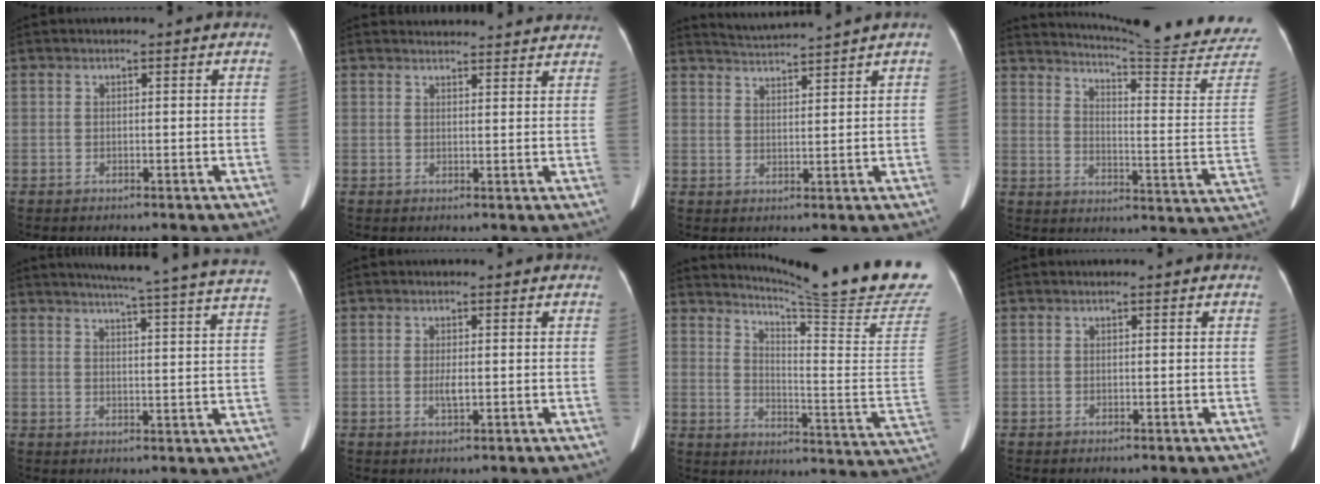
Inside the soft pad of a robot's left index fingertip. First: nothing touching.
{"total": 12.4, "force": [12.0, 2.0, 2.4], "torque": [-0.009, 0.021, 0.126]}
{"total": 4.8, "force": [4.4, -1.7, 0.5], "torque": [-0.013, 0.000, 0.081]}
{"total": 25.5, "force": [23.9, -1.3, 8.7], "torque": [-0.139, -0.136, 0.289]}
{"total": 22.8, "force": [20.7, -1.3, 9.5], "torque": [-0.138, -0.051, 0.241]}
{"total": 1.6, "force": [-0.2, 0.4, 1.6], "torque": [-0.033, -0.004, -0.003]}
{"total": 21.8, "force": [19.0, -2.8, 10.2], "torque": [-0.162, -0.128, 0.243]}
{"total": 0.0}